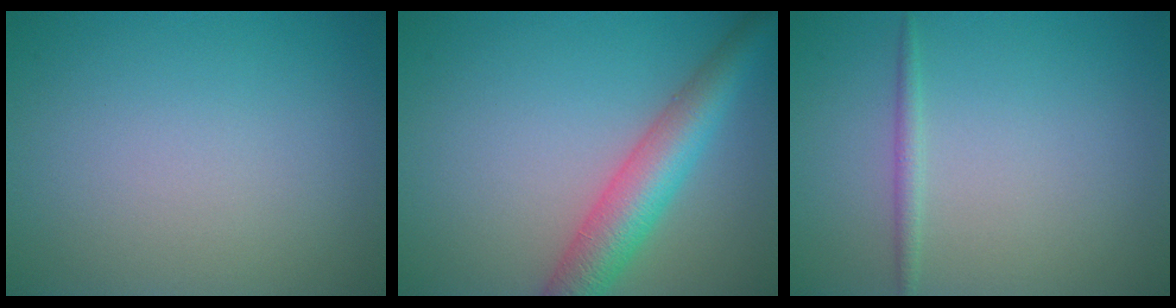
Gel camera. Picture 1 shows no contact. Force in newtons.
{"total": 5.8, "press": 5.8, "slide": 0.2}
{"total": 1.1, "press": 1.1, "slide": 0.1}